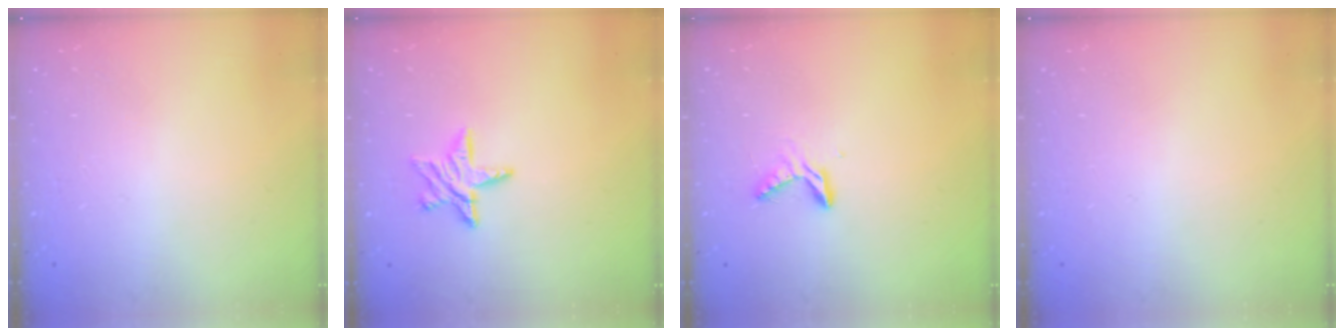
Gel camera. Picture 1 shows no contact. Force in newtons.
{"total": 8.9, "press": 8.9, "slide": 0.8}
{"total": 6.4, "press": 6.4, "slide": 0.4}
{"total": 0.0}